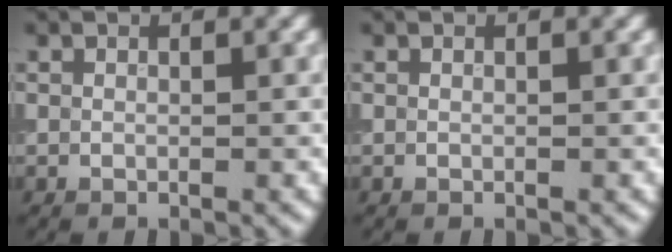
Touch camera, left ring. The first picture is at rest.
{"total": 0.0}